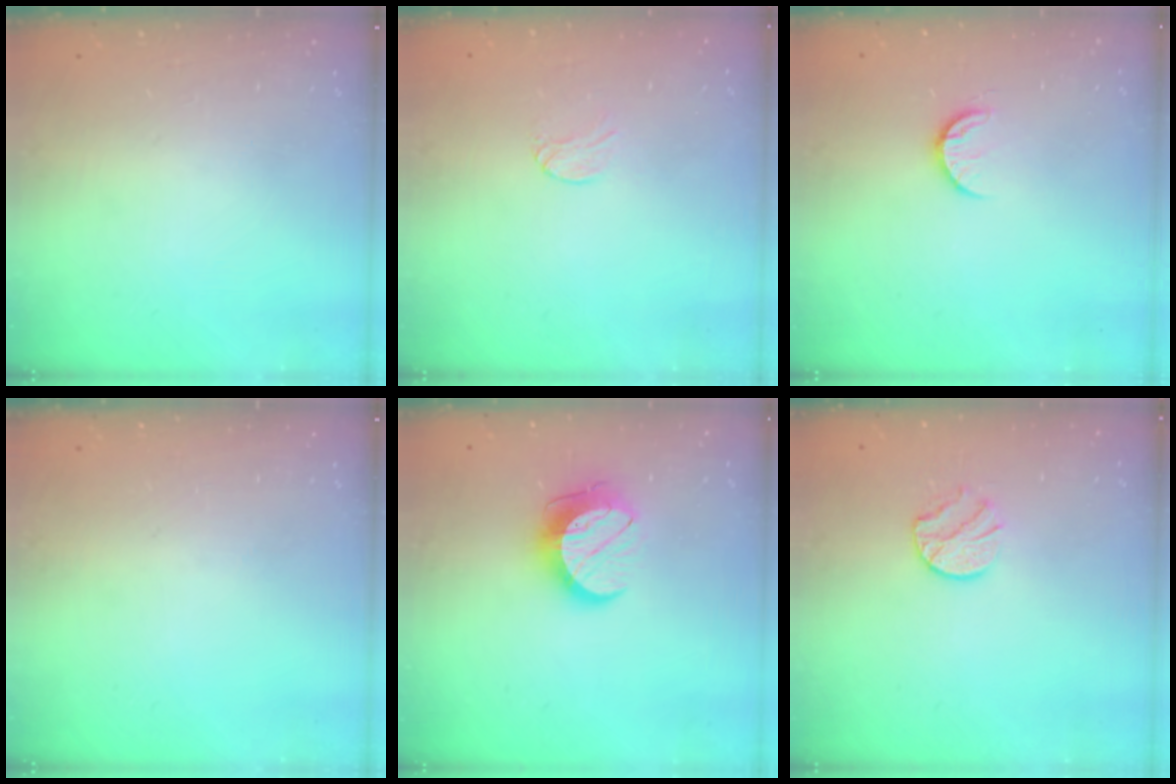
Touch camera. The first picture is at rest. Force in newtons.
{"total": 3.5, "press": 3.4, "slide": 0.2}
{"total": 7.5, "press": 7.5, "slide": 0.8}
{"total": 0.0}
{"total": 11.2, "press": 11.2, "slide": 0.6}
{"total": 7.7, "press": 7.7, "slide": 0.7}